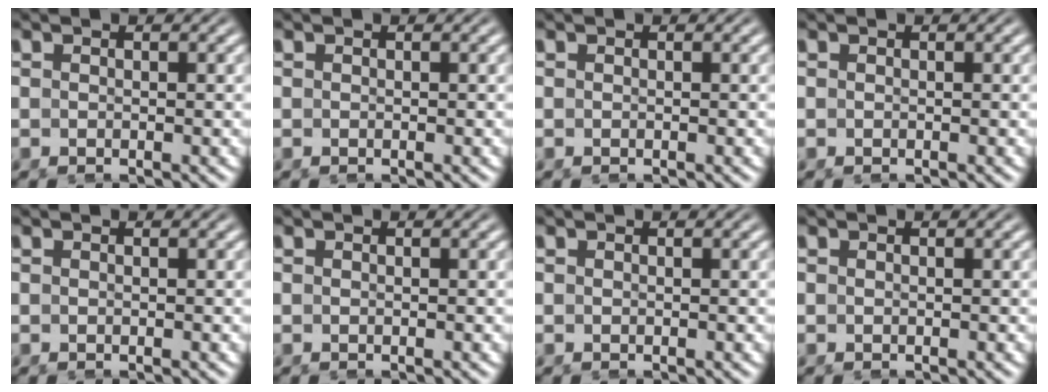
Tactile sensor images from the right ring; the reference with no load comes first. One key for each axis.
{"total": 0.0}
{"total": 0.0}
{"total": 0.0}
{"total": 0.0}
{"total": 0.0}
{"total": 0.0}
{"total": 0.0}